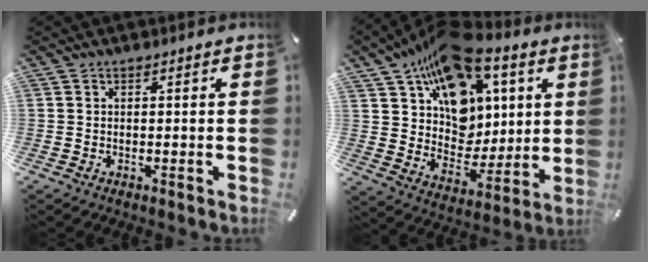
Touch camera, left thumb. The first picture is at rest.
{"total": 17.2, "force": [9.7, 11.9, 7.8], "torque": [-0.133, -0.065, 0.176]}